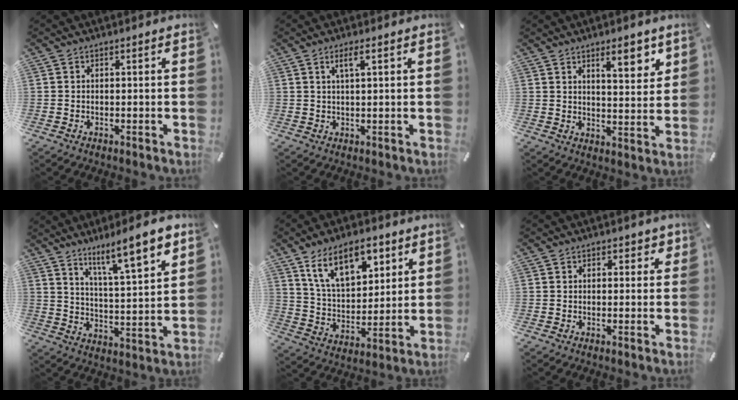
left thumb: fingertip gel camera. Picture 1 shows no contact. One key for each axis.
{"total": 3.5, "fx": 1.5, "fy": 0.5, "fz": 3.1, "tx": -0.065, "ty": 0.001, "tz": 0.023}
{"total": 8.0, "fx": 5.2, "fy": 2.7, "fz": 5.4, "tx": -0.063, "ty": -0.029, "tz": 0.080}
{"total": 11.0, "fx": 9.0, "fy": 1.4, "fz": 6.1, "tx": -0.090, "ty": -0.068, "tz": 0.149}
{"total": 14.7, "fx": 8.8, "fy": 8.2, "fz": 8.5, "tx": -0.151, "ty": -0.024, "tz": 0.161}
{"total": 1.7, "fx": 0.8, "fy": 1.2, "fz": 0.8, "tx": -0.001, "ty": -0.002, "tz": 0.008}